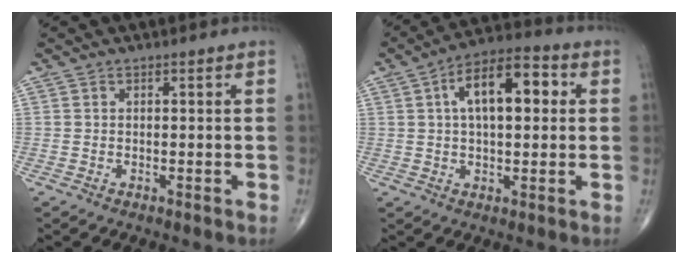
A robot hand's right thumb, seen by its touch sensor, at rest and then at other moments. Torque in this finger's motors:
{"motor_torque": [0.52, 2.89, 0.46, -0.36, 0.36]}